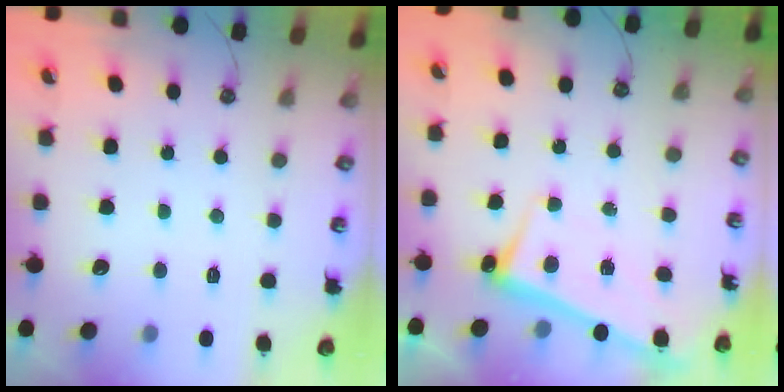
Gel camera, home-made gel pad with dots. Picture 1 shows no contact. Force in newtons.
{"total": 2.7, "press": 2.6, "slide": 0.8}